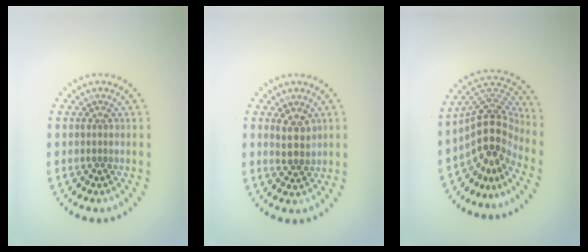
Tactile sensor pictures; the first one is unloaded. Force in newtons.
{"total": 2.1, "press": 1.9, "slide": 0.7}
{"total": 4.7, "press": 3.5, "slide": 3.1}